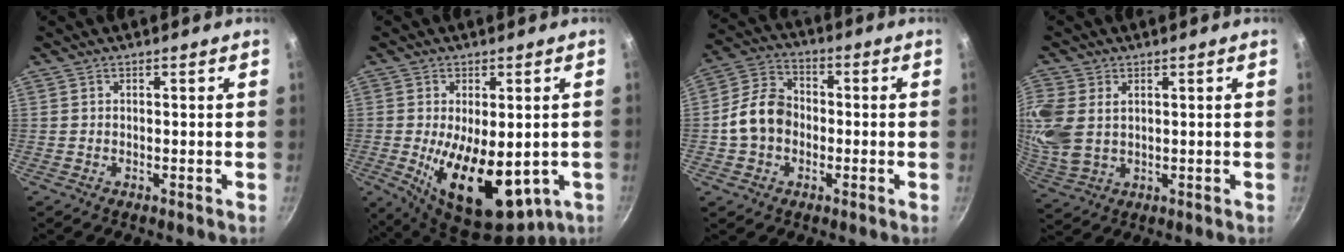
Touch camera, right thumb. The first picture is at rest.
{"total": 17.0, "force": [-2.9, 8.7, 14.3], "torque": [-0.219, -0.023, -0.022]}
{"total": 10.0, "force": [-1.5, 7.9, 5.9], "torque": [-0.084, 0.029, -0.044]}
{"total": 11.5, "force": [2.3, 8.3, 7.6], "torque": [-0.180, 0.002, 0.055]}